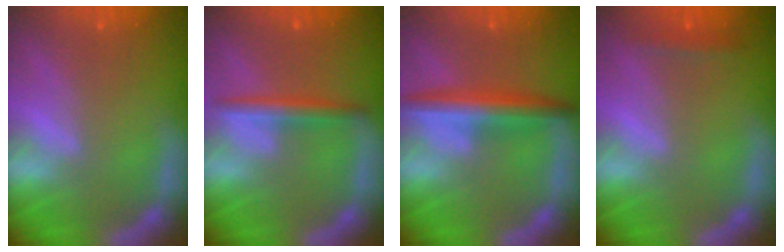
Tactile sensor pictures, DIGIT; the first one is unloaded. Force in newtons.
{"total": 3.0}
{"total": 5.0}
{"total": 1.4}